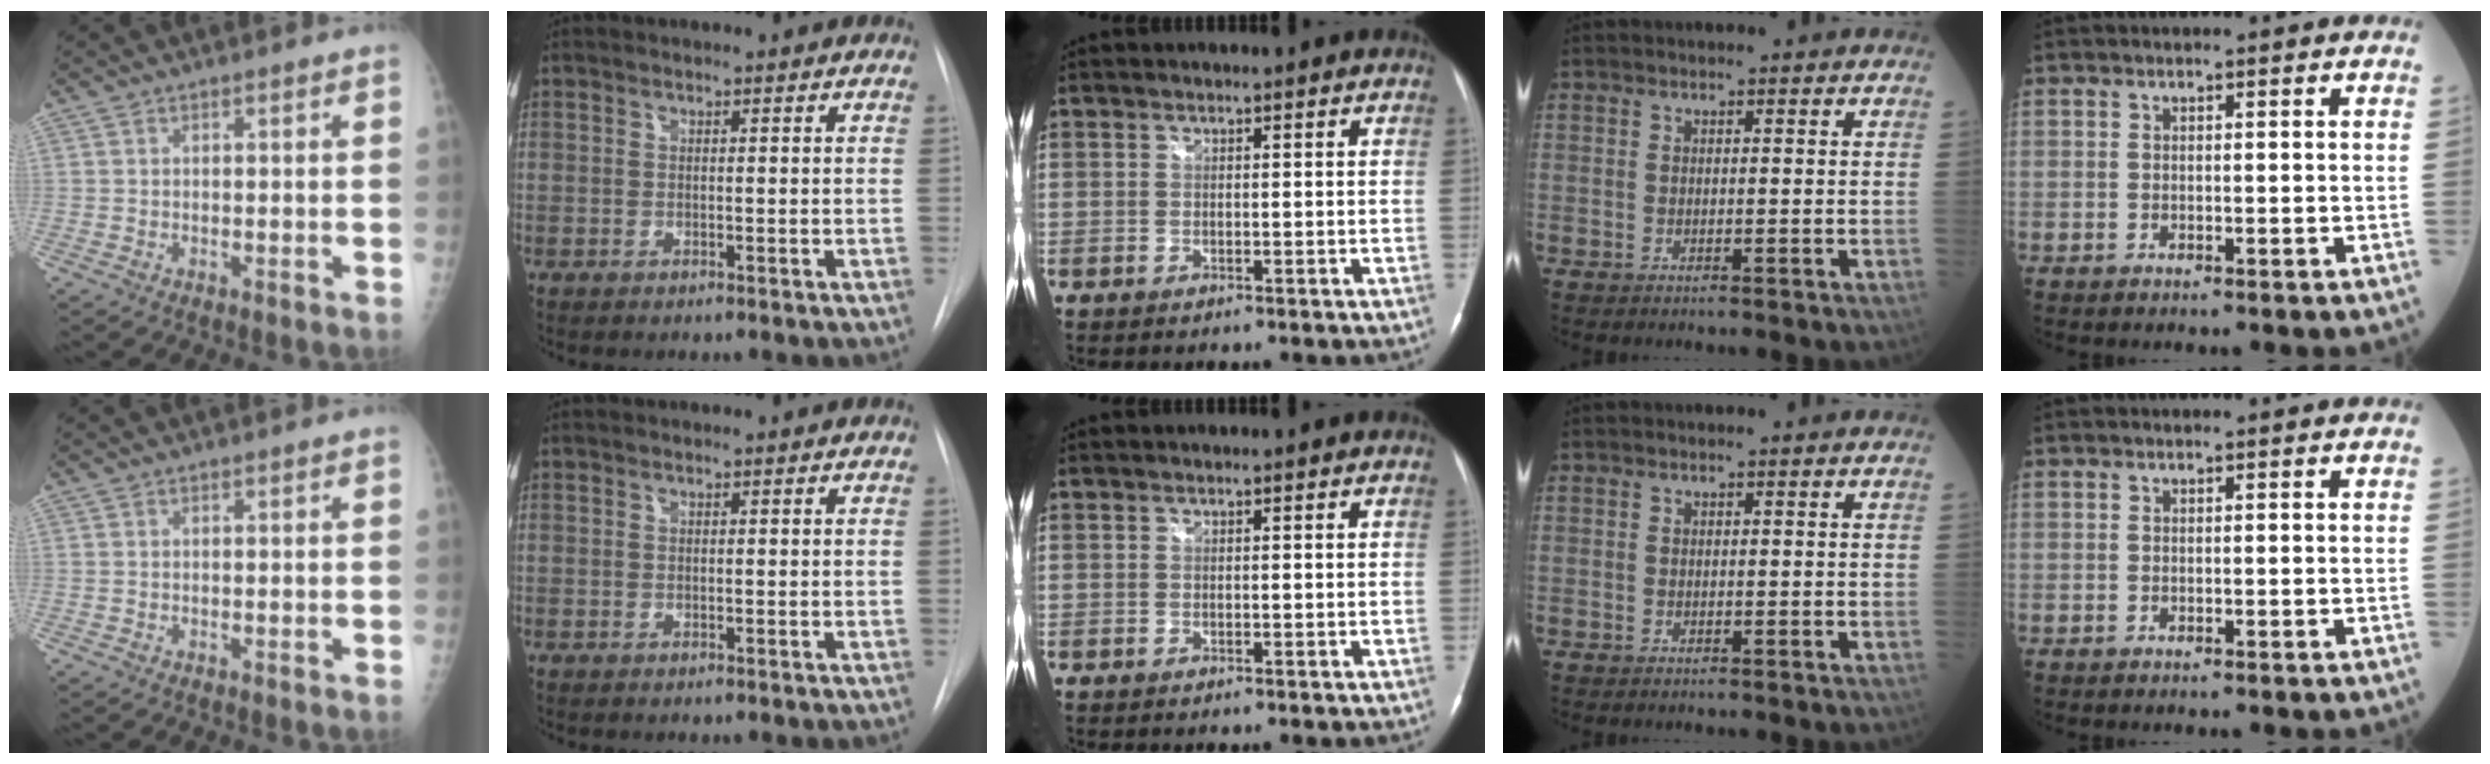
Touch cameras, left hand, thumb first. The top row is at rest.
{}